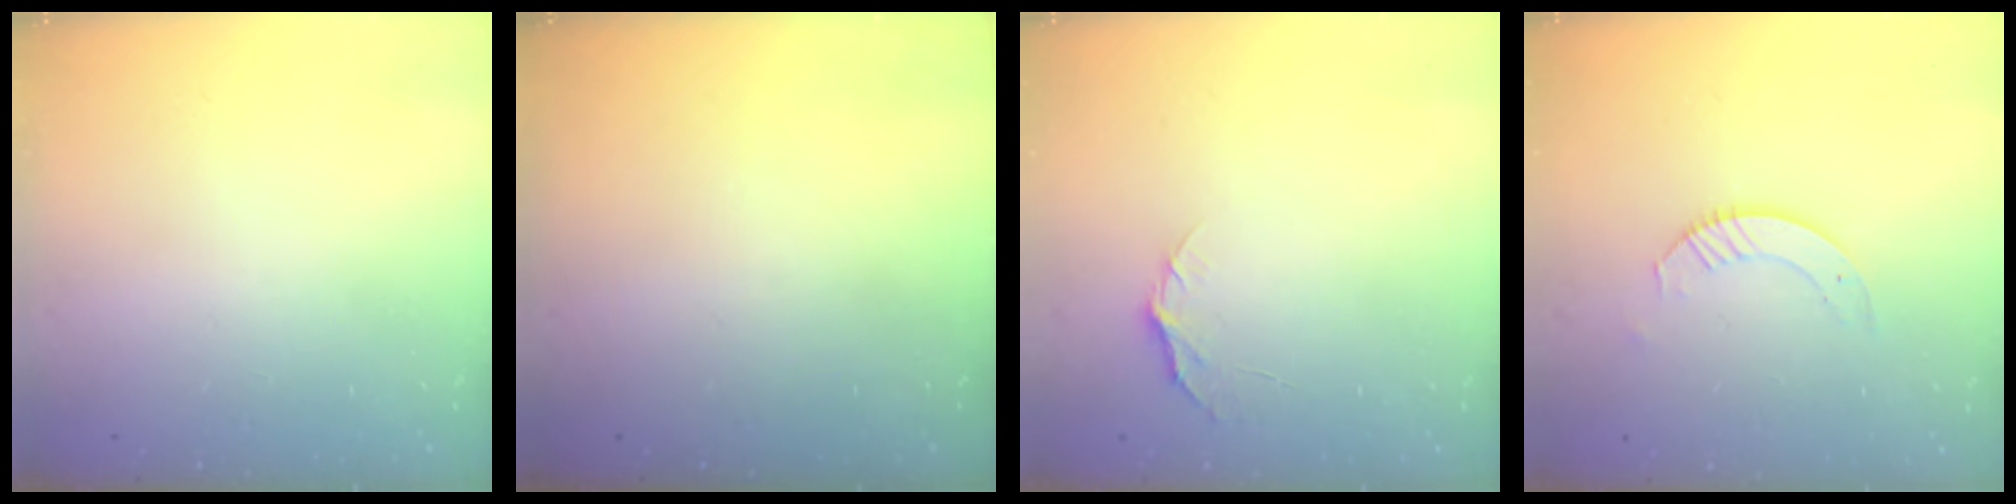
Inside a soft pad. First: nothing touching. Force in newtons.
{"total": 0.0}
{"total": 5.0, "press": 5.0, "slide": 0.6}
{"total": 3.2, "press": 3.2, "slide": 0.3}